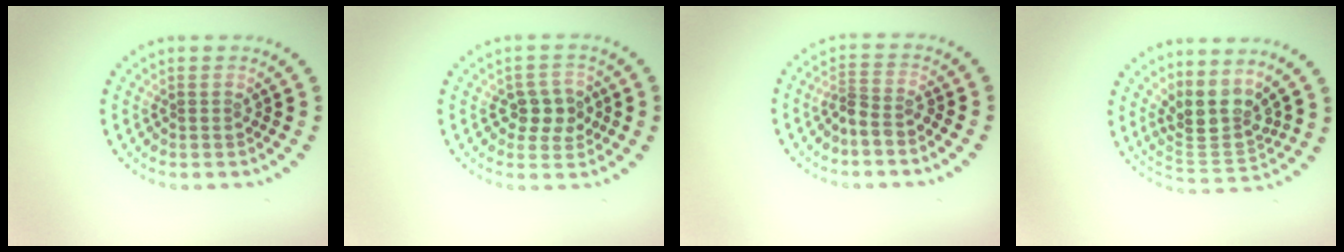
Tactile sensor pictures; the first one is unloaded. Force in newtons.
{"total": 2.7, "press": 2.6, "slide": 0.7}
{"total": 2.1, "press": 1.5, "slide": 1.4}
{"total": 3.9, "press": 2.8, "slide": 2.6}